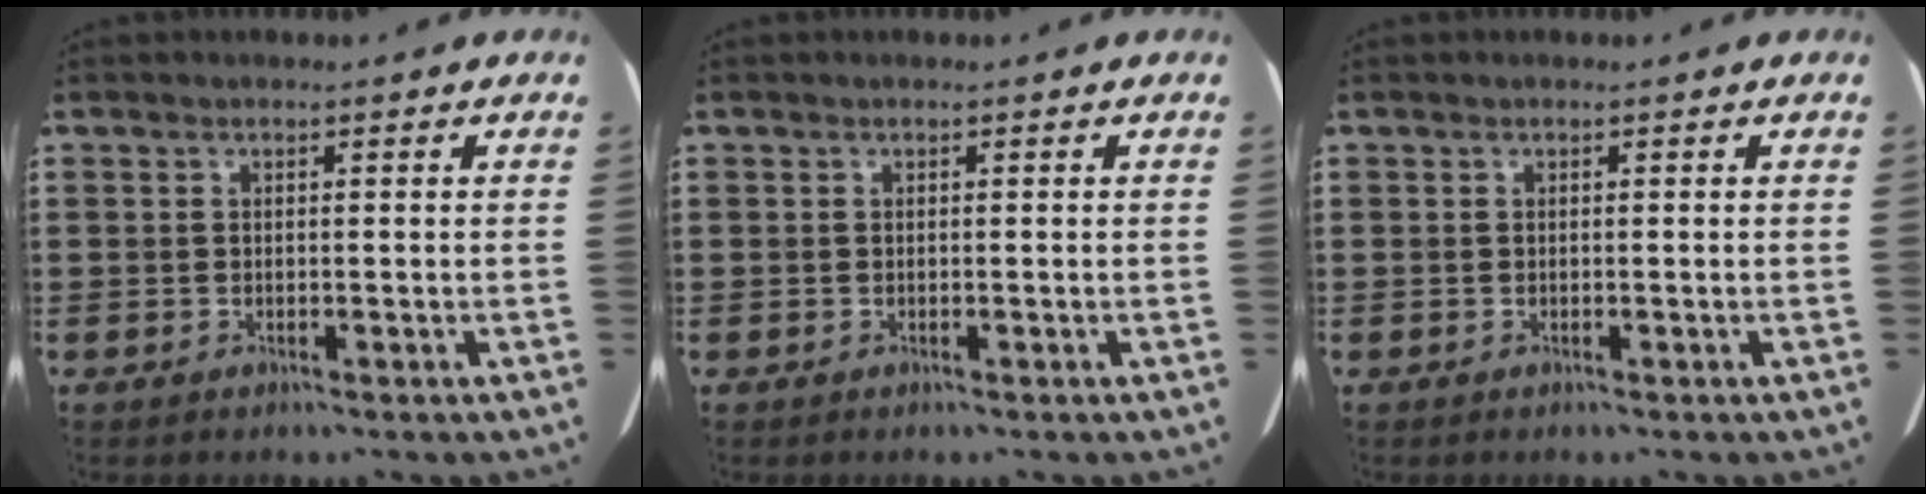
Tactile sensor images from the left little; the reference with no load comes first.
{"total": 0.0}
{"total": 0.0}